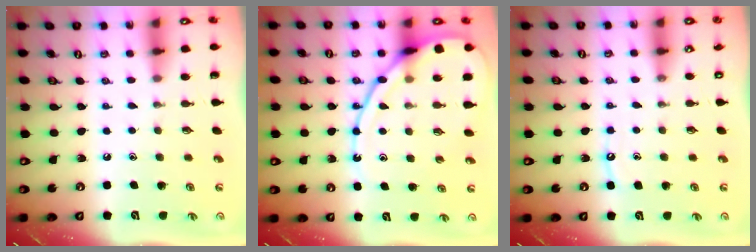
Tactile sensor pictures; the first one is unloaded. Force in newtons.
{"total": 14.5, "press": 14.4, "slide": 1.5}
{"total": 4.9, "press": 4.9, "slide": 0.6}